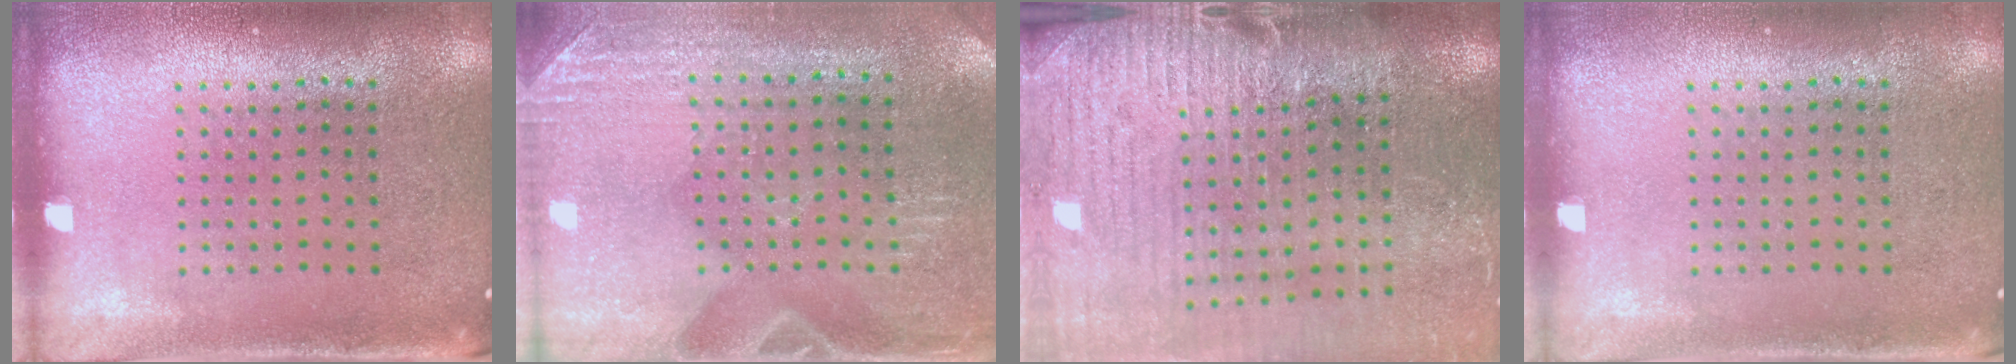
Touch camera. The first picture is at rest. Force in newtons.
{"total": 2.9, "press": 2.8, "slide": 0.8}
{"total": 3.9, "press": 3.4, "slide": 1.9}
{"total": 0.0}